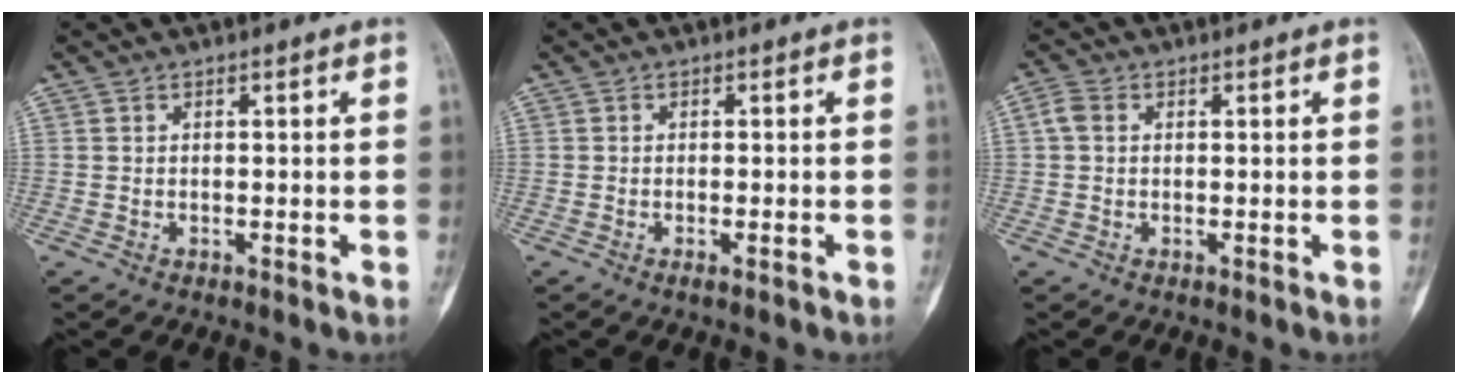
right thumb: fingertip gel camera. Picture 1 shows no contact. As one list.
[{"total": 1.4, "force": [-0.8, 0.2, 1.2], "torque": [-0.017, 0.000, -0.011]}, {"total": 2.2, "force": [0.3, 1.7, 1.4], "torque": [-0.034, 0.008, 0.005]}]